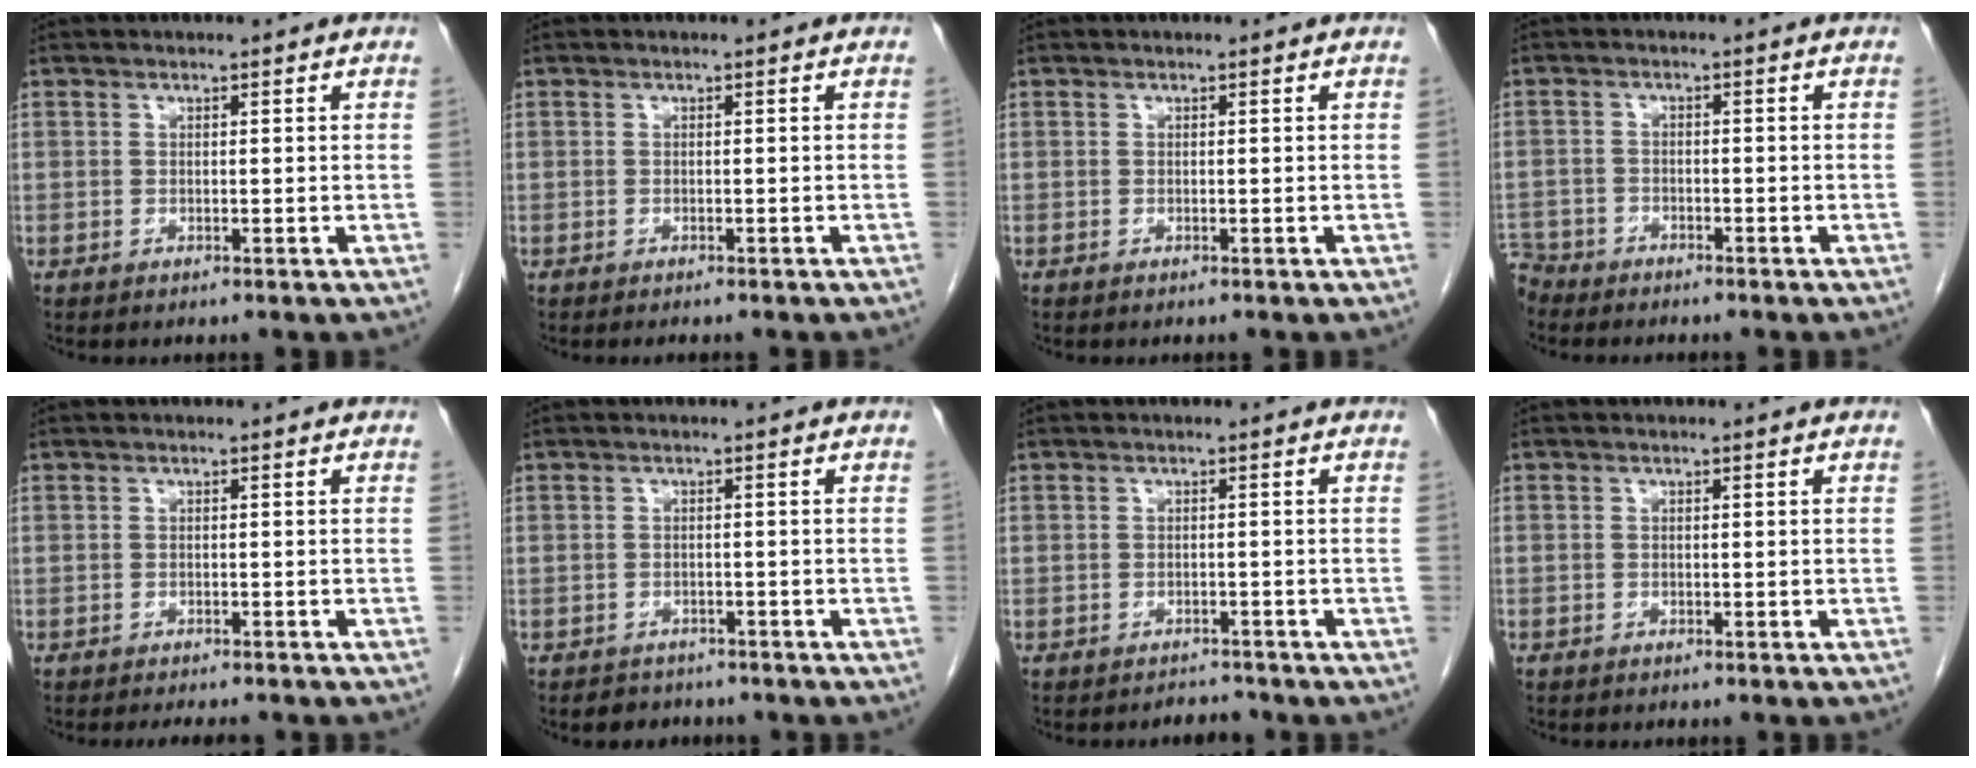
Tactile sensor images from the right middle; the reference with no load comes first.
{"total": 2.2, "force": [-1.9, 0.5, 1.0], "torque": [-0.016, -0.005, -0.019]}
{"total": 0.0}
{"total": 4.8, "force": [-4.5, 1.9, -0.1], "torque": [0.002, -0.004, -0.086]}
{"total": 3.9, "force": [-3.5, 0.7, 1.6], "torque": [-0.019, -0.006, -0.046]}
{"total": 3.1, "force": [-2.6, 1.6, 0.1], "torque": [-0.011, 0.004, -0.036]}
{"total": 1.6, "force": [-1.5, 0.4, -0.5], "torque": [0.005, -0.005, -0.020]}
{"total": 0.5, "force": [-0.4, 0.3, 0.1], "torque": [-0.008, 0.003, -0.009]}